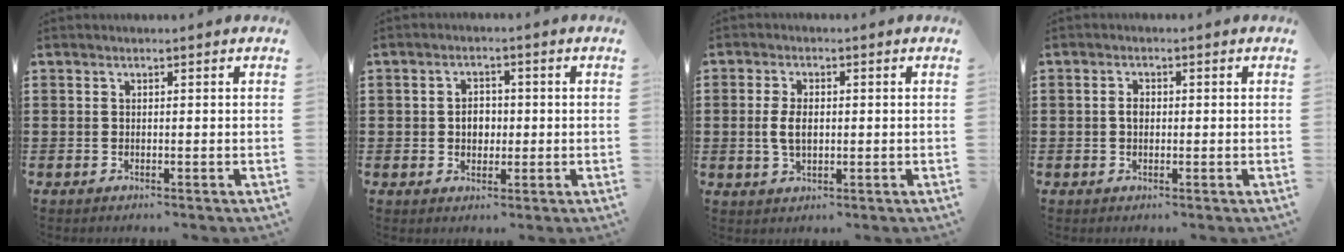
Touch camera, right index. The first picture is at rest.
{"total": 3.1, "force": [-0.2, 2.4, 2.0], "torque": [-0.035, 0.005, -0.007]}
{"total": 4.1, "force": [0.0, 2.2, 3.4], "torque": [-0.082, 0.002, -0.006]}
{"total": 1.8, "force": [0.0, 1.1, 1.4], "torque": [-0.028, 0.006, -0.002]}